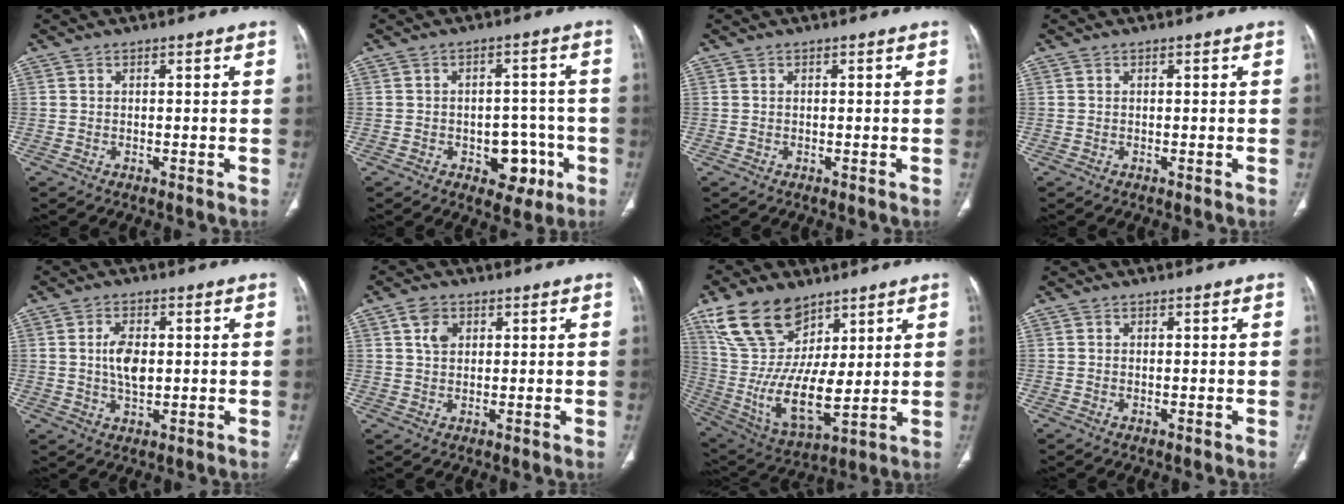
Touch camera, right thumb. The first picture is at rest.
{"total": 7.7, "force": [-2.8, 5.3, 4.9], "torque": [-0.022, 0.025, -0.029]}
{"total": 0.0}
{"total": 0.0}
{"total": 5.9, "force": [0.6, 3.2, 4.9], "torque": [-0.089, -0.003, 0.012]}
{"total": 4.1, "force": [1.6, 2.9, 2.4], "torque": [-0.031, -0.005, 0.032]}
{"total": 19.3, "force": [10.1, 10.4, 12.7], "torque": [-0.218, -0.045, 0.208]}
{"total": 0.0}